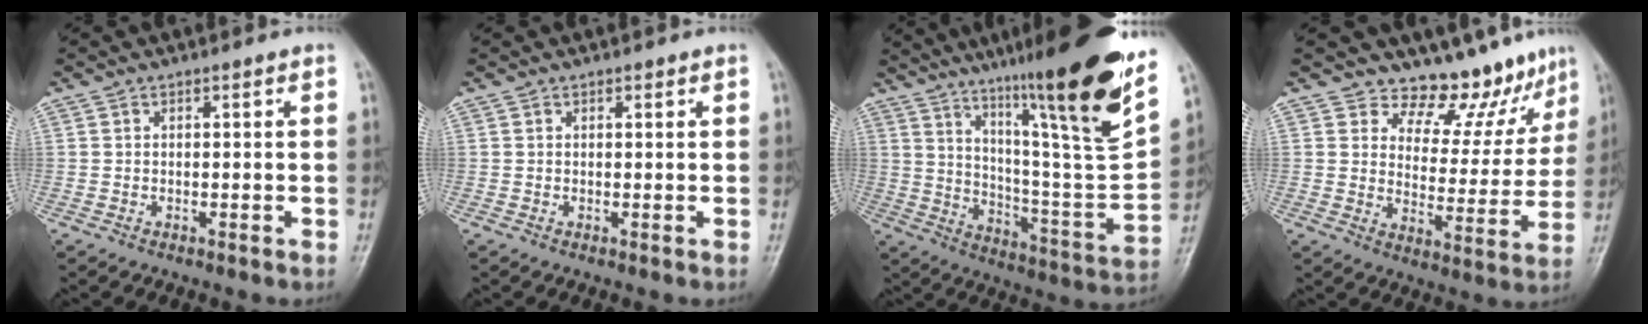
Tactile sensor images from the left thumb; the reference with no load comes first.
{"total": 0.8, "force": [0.5, 0.4, 0.4], "torque": [-0.003, -0.002, 0.005]}
{"total": 28.8, "force": [18.2, 3.1, 22.1], "torque": [-0.320, -0.073, 0.292]}
{"total": 11.4, "force": [10.1, 4.9, 2.2], "torque": [0.014, -0.091, 0.135]}